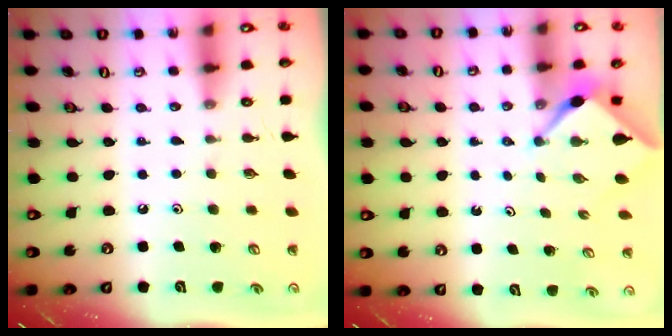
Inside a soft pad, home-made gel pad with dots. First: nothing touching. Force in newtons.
{"total": 2.3, "press": 2.3, "slide": 0.3}